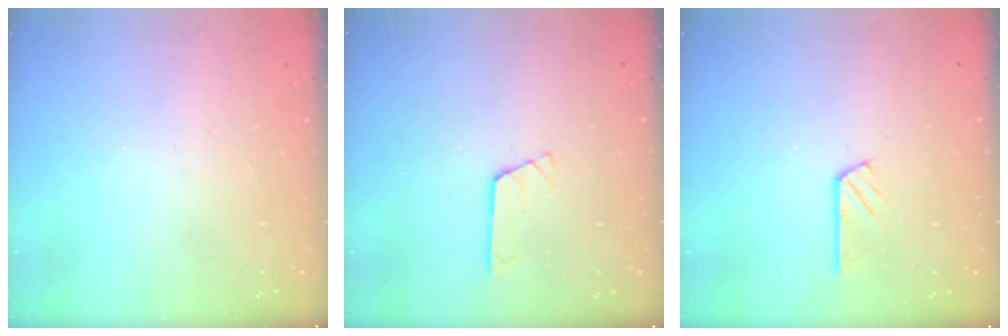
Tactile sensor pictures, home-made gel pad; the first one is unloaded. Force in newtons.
{"total": 2.6, "press": 2.6, "slide": 0.3}
{"total": 3.4, "press": 3.4, "slide": 0.4}